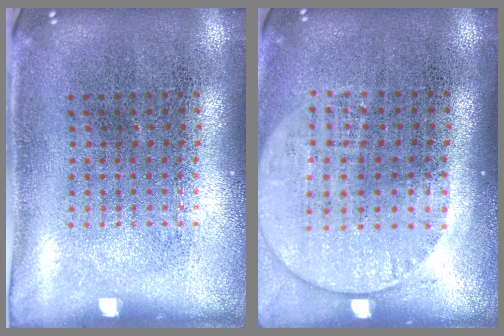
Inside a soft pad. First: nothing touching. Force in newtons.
{"total": 1.5, "press": 1.3, "slide": 0.7}